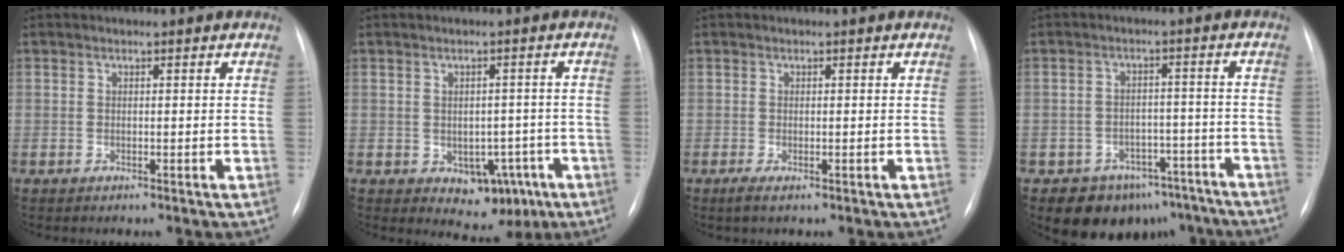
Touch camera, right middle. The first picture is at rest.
{"total": 6.6, "force": [-2.4, 4.4, 4.3], "torque": [-0.039, 0.012, -0.015]}
{"total": 1.3, "force": [-0.6, 0.3, 1.1], "torque": [-0.021, -0.005, -0.007]}
{"total": 10.5, "force": [-7.7, 6.8, 1.9], "torque": [-0.001, 0.039, -0.093]}